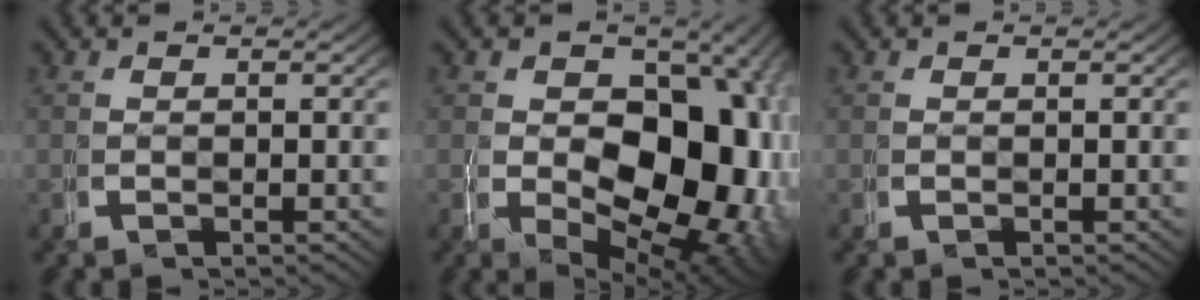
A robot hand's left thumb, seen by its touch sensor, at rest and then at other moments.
{"total": 16.7, "force": [-2.0, 11.7, 11.8], "torque": [-0.200, -0.088, 0.009]}
{"total": 0.0}